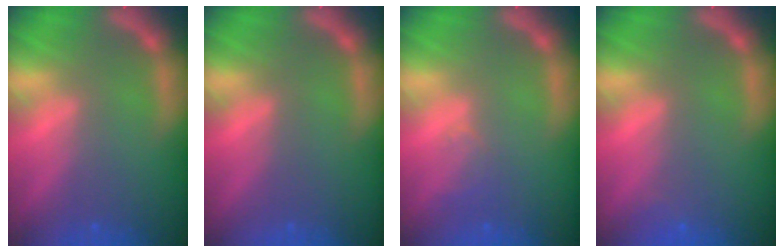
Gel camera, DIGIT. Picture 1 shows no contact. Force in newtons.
{"total": 0.0}
{"total": 1.5}
{"total": 0.9}